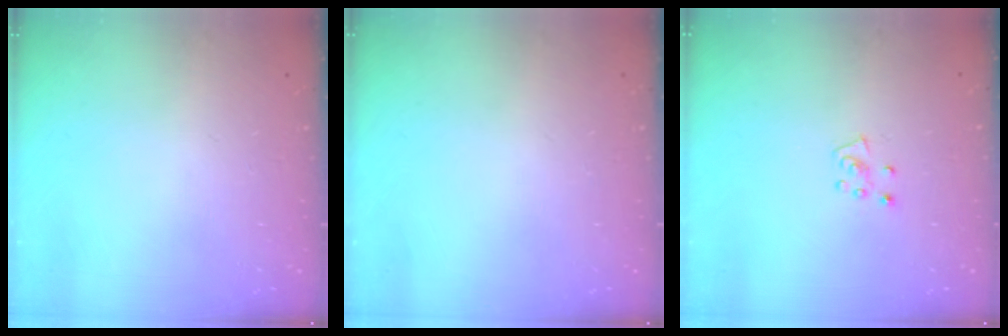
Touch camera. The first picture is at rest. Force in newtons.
{"total": 0.0}
{"total": 5.0, "press": 4.9, "slide": 0.4}